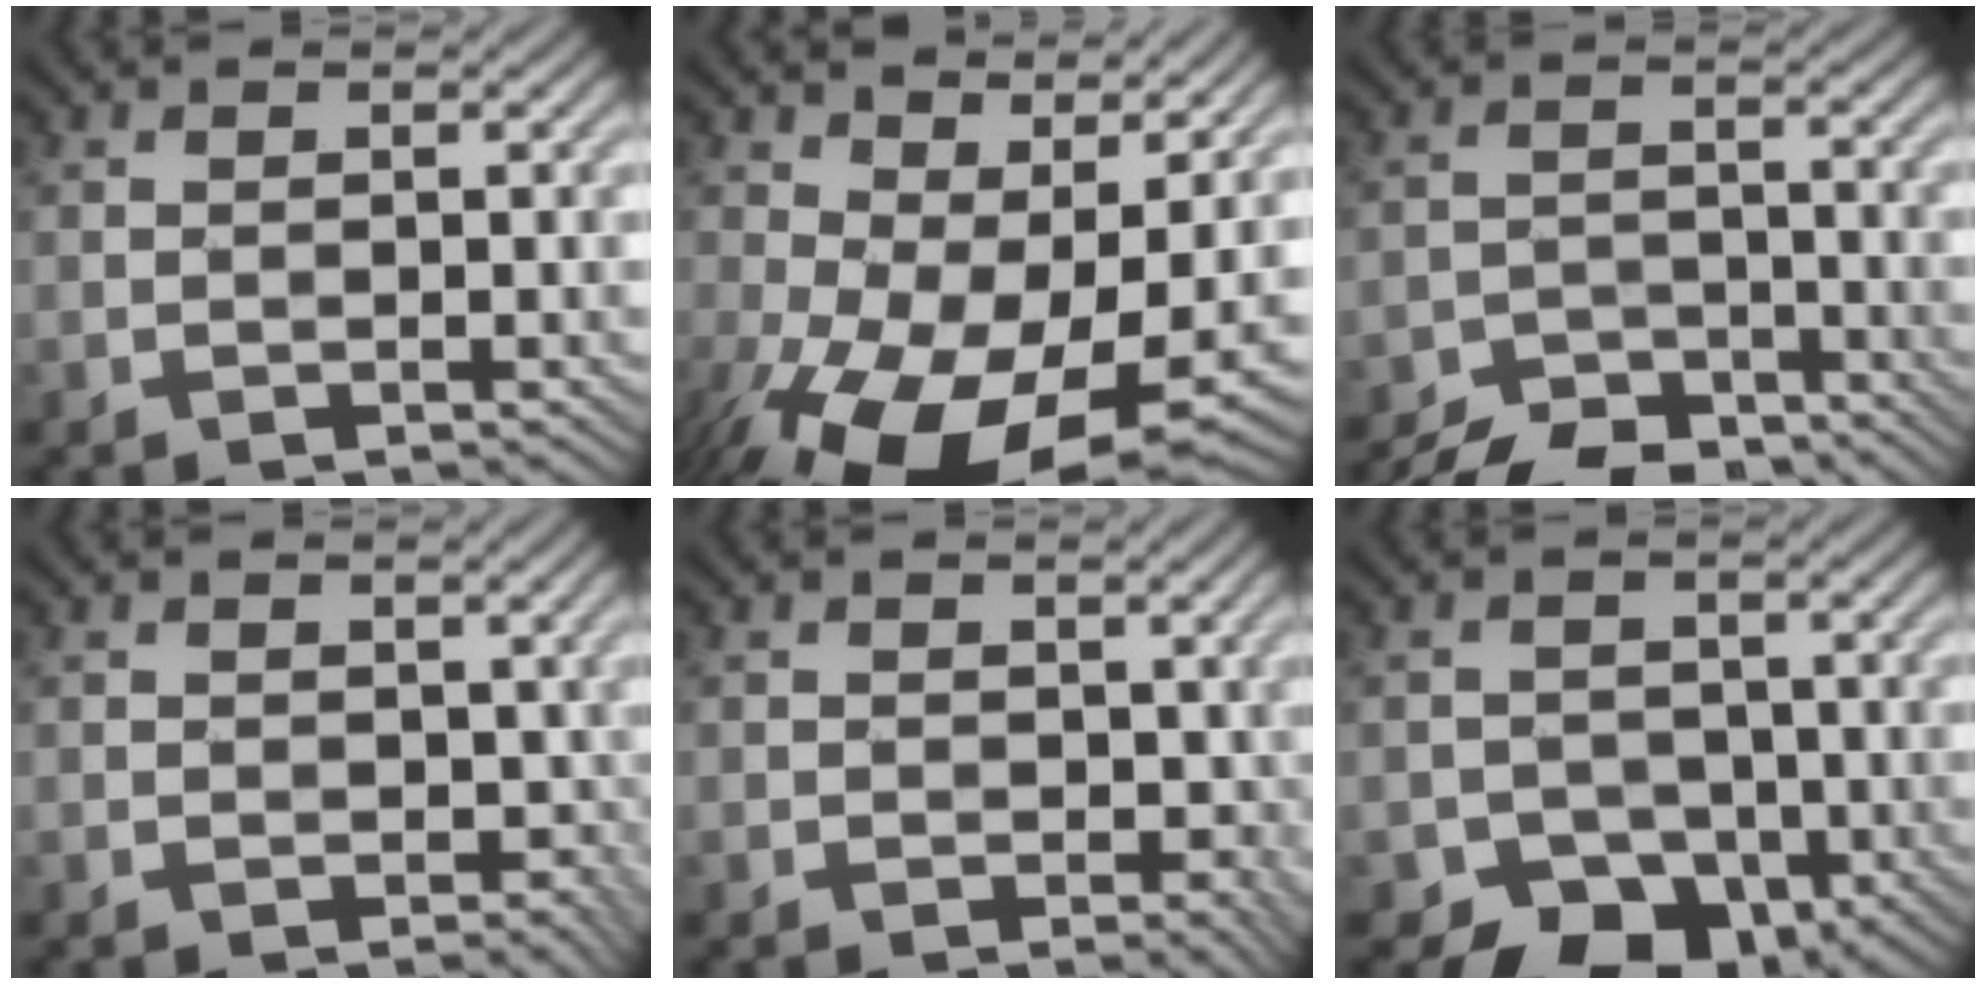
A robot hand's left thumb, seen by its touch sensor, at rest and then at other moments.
{"total": 16.9, "force": [-2.9, 9.5, 13.7], "torque": [-0.258, -0.043, -0.009]}
{"total": 7.6, "force": [-7.1, 2.1, 1.5], "torque": [-0.023, -0.005, -0.124]}
{"total": 2.5, "force": [0.1, 2.3, 0.9], "torque": [-0.013, -0.008, 0.002]}
{"total": 3.1, "force": [-0.1, 2.6, 1.7], "torque": [-0.023, -0.012, 0.001]}
{"total": 6.3, "force": [-3.4, 4.7, 2.3], "torque": [-0.024, -0.004, -0.059]}